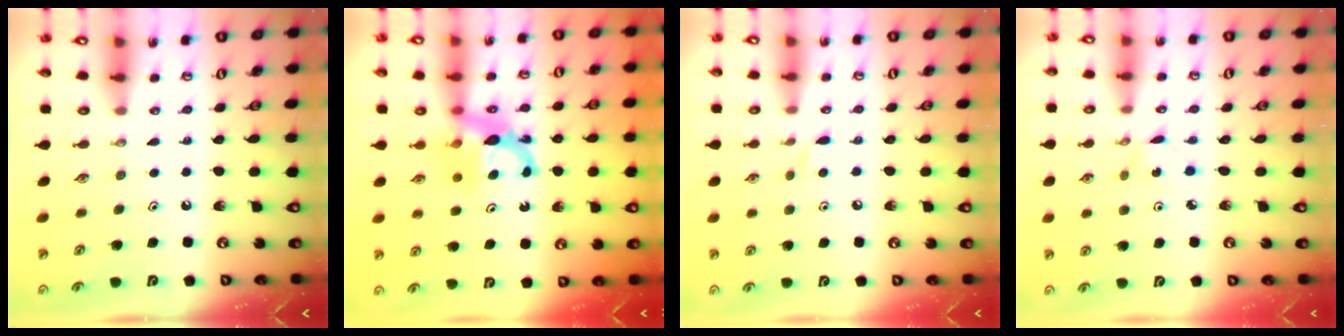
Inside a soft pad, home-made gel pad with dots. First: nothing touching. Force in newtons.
{"total": 7.1, "press": 7.0, "slide": 0.3}
{"total": 4.5, "press": 4.4, "slide": 0.6}
{"total": 2.2, "press": 2.2, "slide": 0.3}